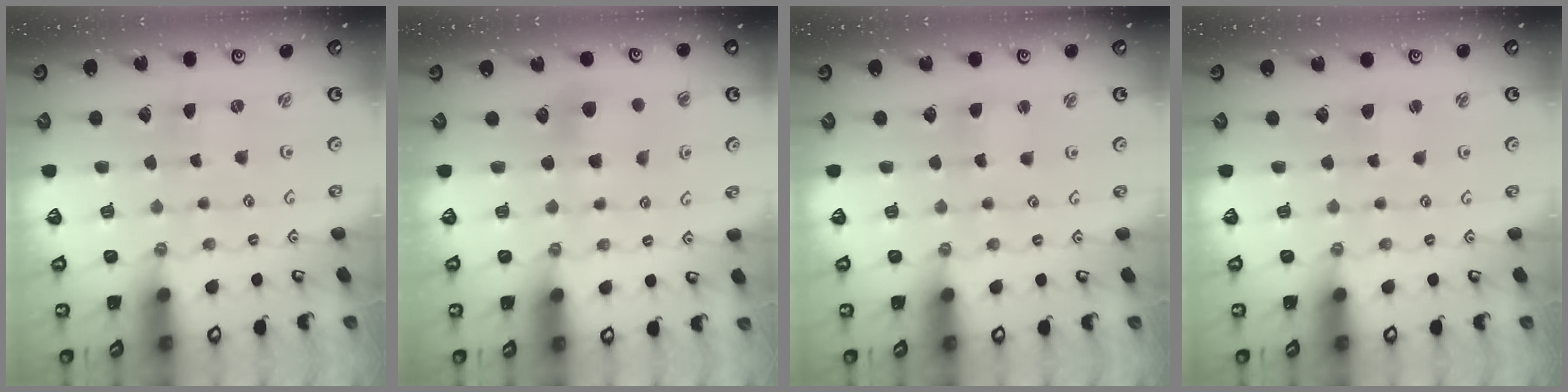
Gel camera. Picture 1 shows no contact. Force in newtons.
{"total": 7.1, "press": 7.1, "slide": 0.5}
{"total": 2.3, "press": 2.3, "slide": 0.4}
{"total": 2.5, "press": 2.5, "slide": 0.2}